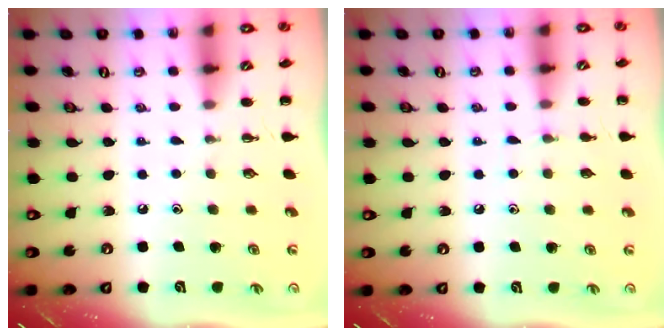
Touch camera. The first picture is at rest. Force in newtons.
{"total": 3.5, "press": 3.3, "slide": 1.1}